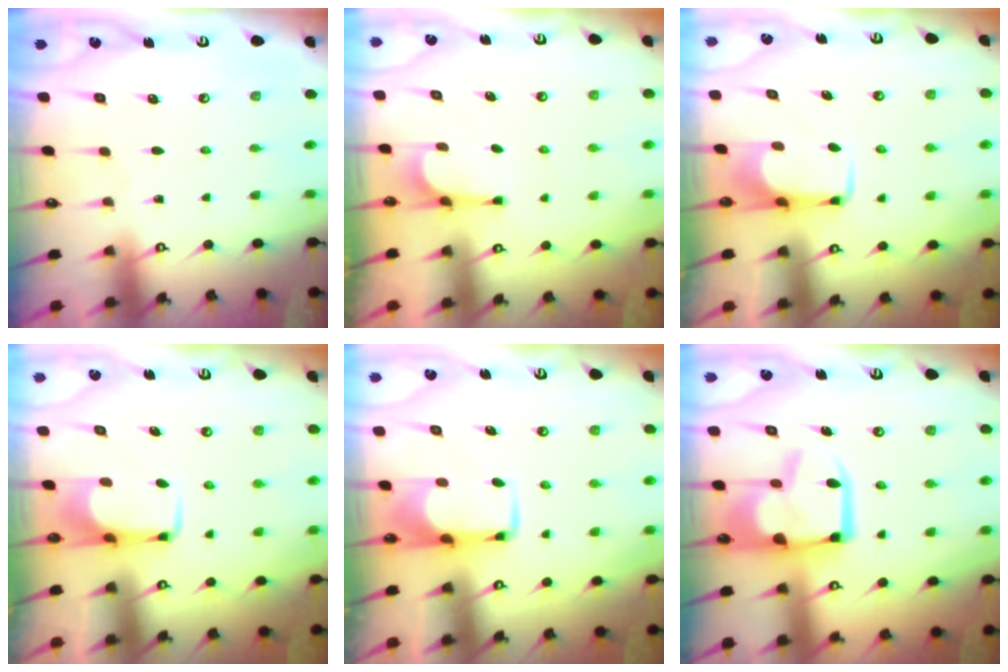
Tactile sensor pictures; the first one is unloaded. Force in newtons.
{"total": 4.2, "press": 4.1, "slide": 0.7}
{"total": 1.6, "press": 1.5, "slide": 0.5}
{"total": 1.6, "press": 1.5, "slide": 0.5}
{"total": 1.9, "press": 1.9, "slide": 0.4}
{"total": 9.5, "press": 9.4, "slide": 1.6}